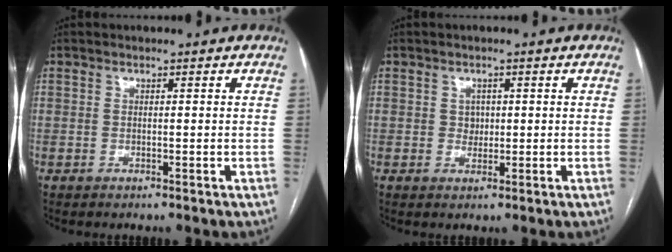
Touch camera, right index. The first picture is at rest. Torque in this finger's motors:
{"motor_torque": [-0.11, 0.05, 0.02, 0.00]}